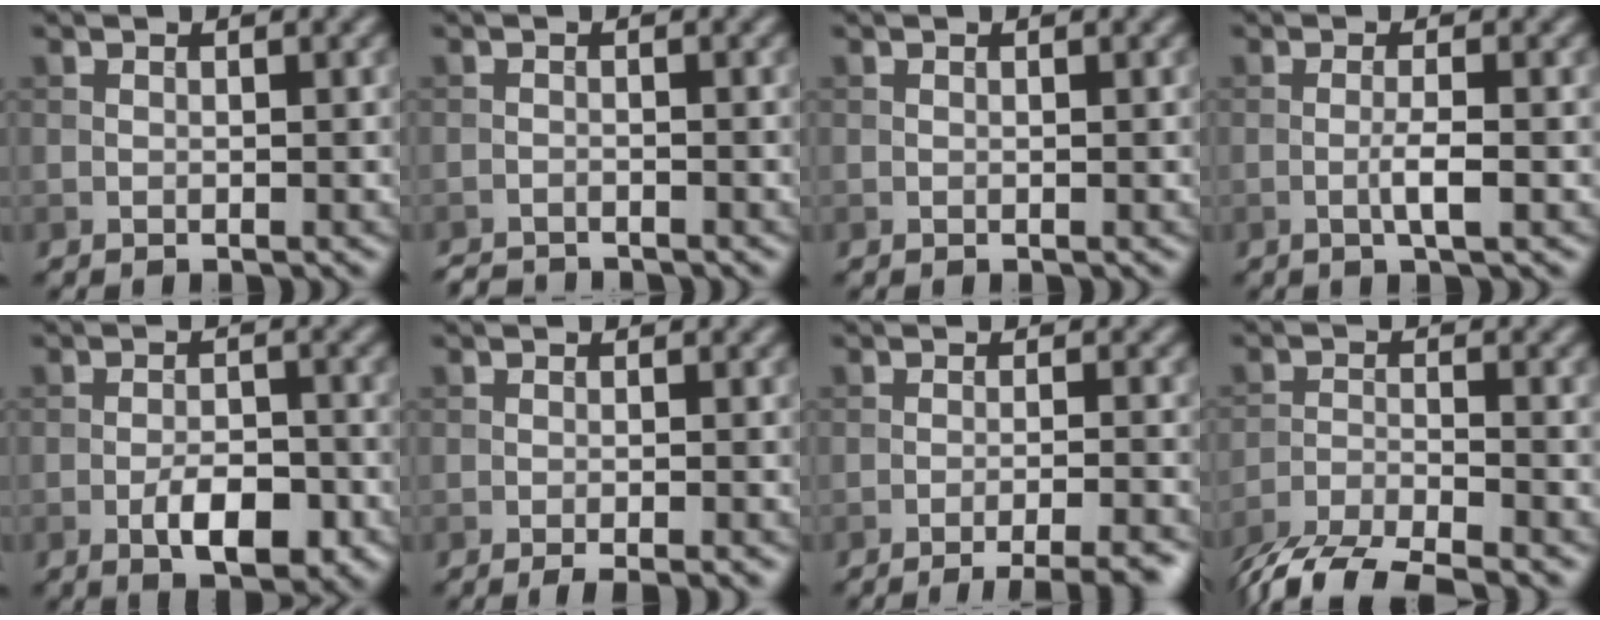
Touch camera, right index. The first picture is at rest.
{"total": 2.2, "force": [-2.2, 0.2, 0.3], "torque": [-0.003, -0.008, -0.041]}
{"total": 0.0}
{"total": 2.1, "force": [-0.6, 0.2, 2.0], "torque": [-0.037, 0.002, -0.014]}
{"total": 4.9, "force": [-2.2, 2.1, 3.9], "torque": [-0.061, -0.002, -0.035]}
{"total": 2.5, "force": [-1.4, 0.5, 2.0], "torque": [-0.026, 0.000, -0.024]}
{"total": 6.6, "force": [-5.1, 1.4, 3.8], "torque": [-0.036, 0.003, -0.065]}
{"total": 6.6, "force": [-5.7, 1.4, 3.1], "torque": [-0.058, -0.011, -0.108]}